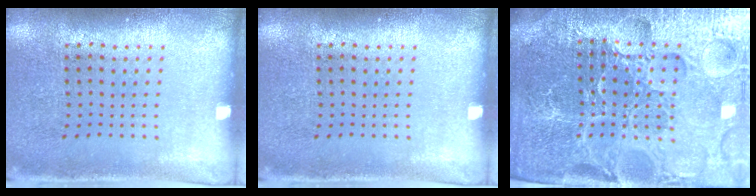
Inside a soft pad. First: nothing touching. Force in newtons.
{"total": 0.0}
{"total": 6.0, "press": 5.4, "slide": 2.7}